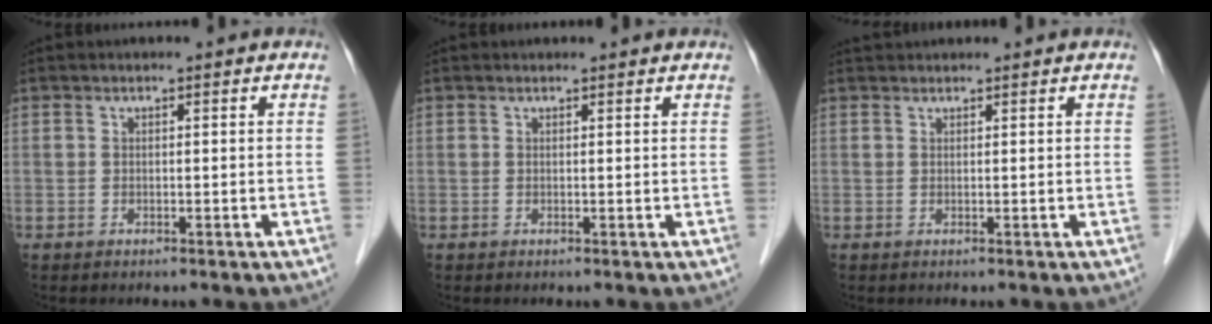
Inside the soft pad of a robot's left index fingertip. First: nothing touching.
{"total": 1.9, "force": [1.9, 0.3, 0.4], "torque": [-0.010, 0.014, 0.022]}
{"total": 1.8, "force": [1.8, 0.1, 0.3], "torque": [-0.006, 0.026, 0.036]}